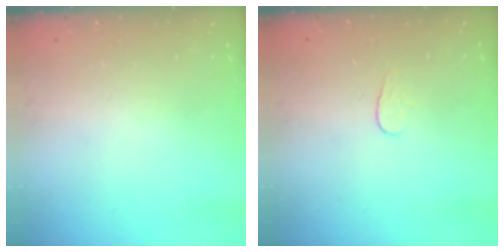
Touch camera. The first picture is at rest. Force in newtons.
{"total": 3.8, "press": 3.8, "slide": 0.4}